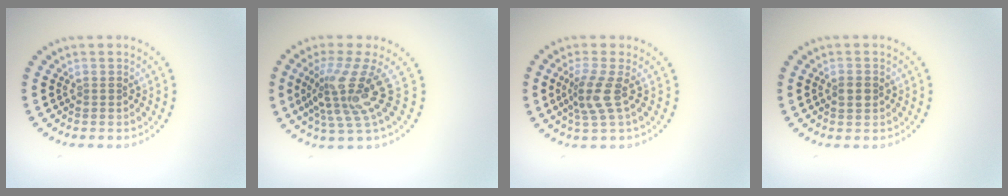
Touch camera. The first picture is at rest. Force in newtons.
{"total": 4.7, "press": 3.0, "slide": 3.6}
{"total": 2.9, "press": 2.2, "slide": 1.9}
{"total": 1.8, "press": 1.8, "slide": 0.0}